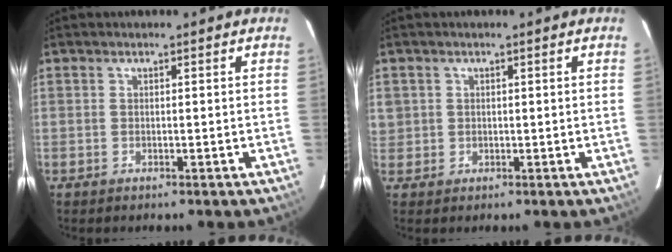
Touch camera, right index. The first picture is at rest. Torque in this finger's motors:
{"motor_torque": [0.54, 0.05, 0.25, 0.04]}